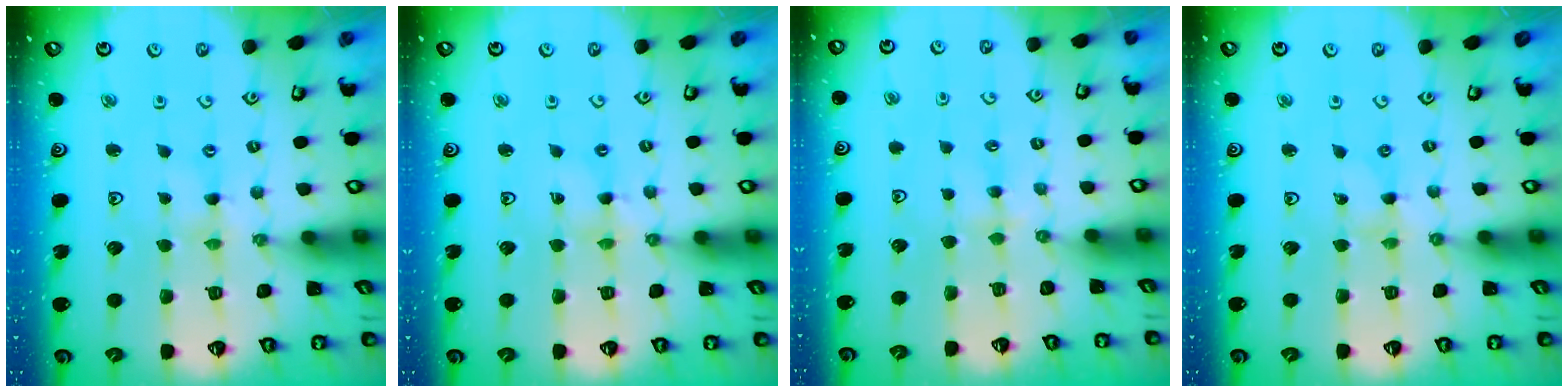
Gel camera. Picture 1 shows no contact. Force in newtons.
{"total": 2.0, "press": 1.9, "slide": 0.3}
{"total": 3.2, "press": 3.1, "slide": 0.6}
{"total": 0.0}